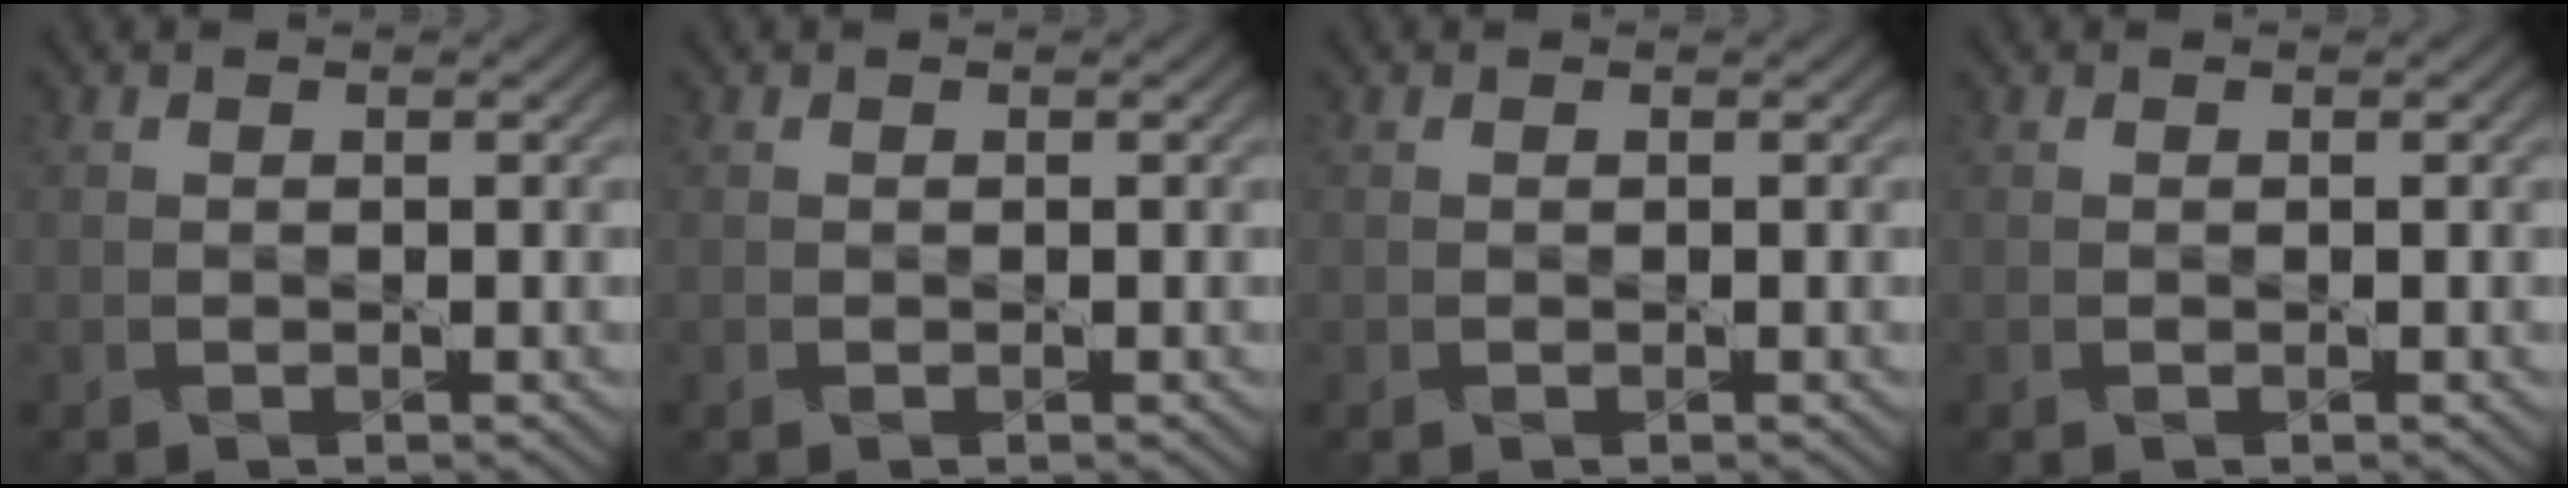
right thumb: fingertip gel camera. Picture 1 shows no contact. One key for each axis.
{"total": 0.0}
{"total": 0.0}
{"total": 0.0}